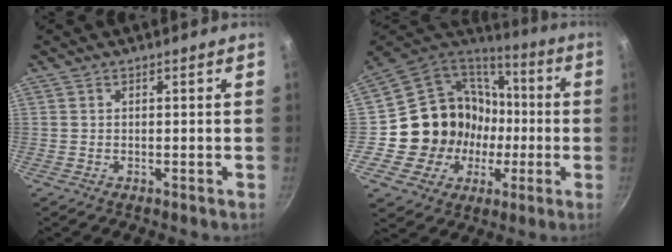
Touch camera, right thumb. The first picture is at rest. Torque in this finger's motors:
{"motor_torque": [-0.25, 0.86, 0.65, -0.69, 0.10]}